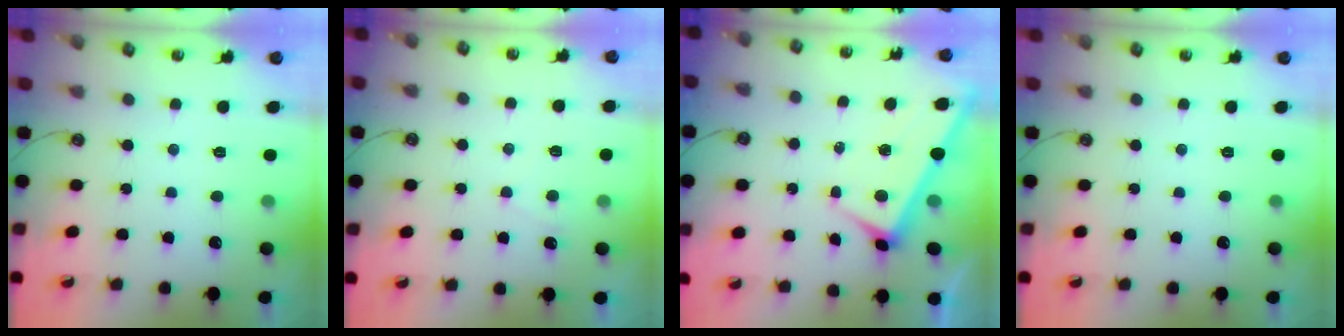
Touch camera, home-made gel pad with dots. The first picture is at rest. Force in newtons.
{"total": 1.9, "press": 1.9, "slide": 0.3}
{"total": 3.2, "press": 3.2, "slide": 0.0}
{"total": 0.0}